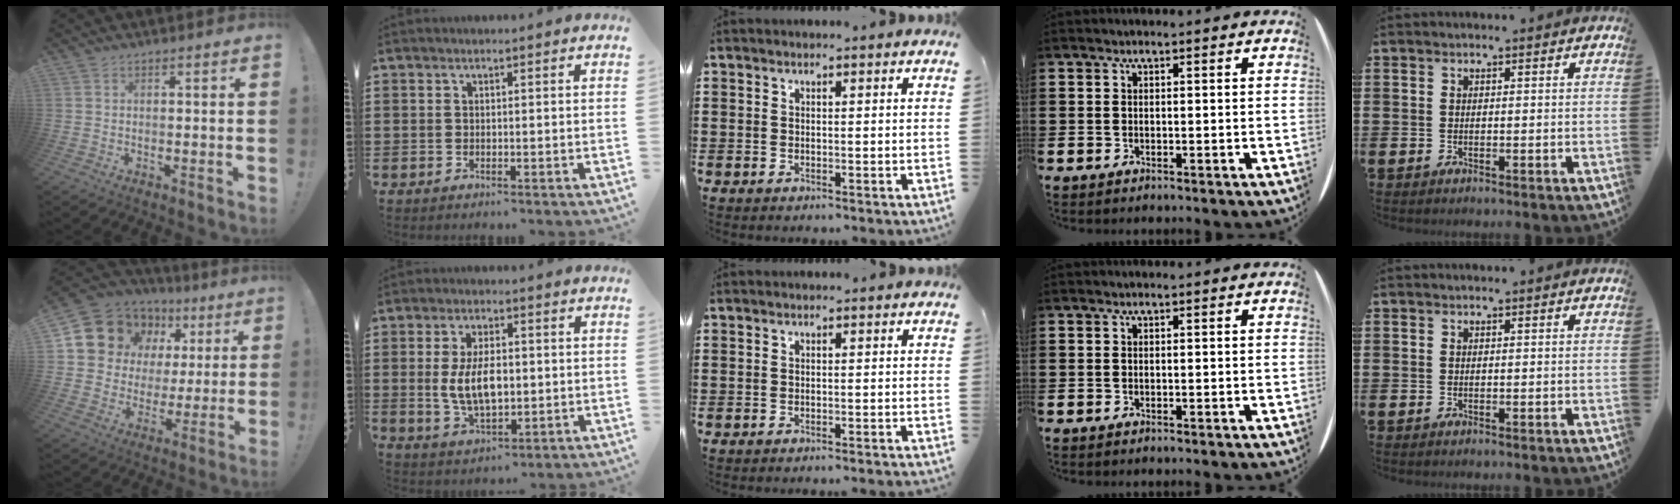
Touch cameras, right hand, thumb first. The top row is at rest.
{"thumb": {"total": 12.9, "force": [7.7, 9.6, 3.7], "torque": [-0.062, -0.052, 0.160]}, "index": {"total": 7.6, "force": [0.1, 3.9, 6.5], "torque": [-0.136, -0.001, -0.005]}, "middle": {"total": 0.6, "force": [-0.6, -0.1, 0.2], "torque": [-0.004, -0.001, -0.013]}}